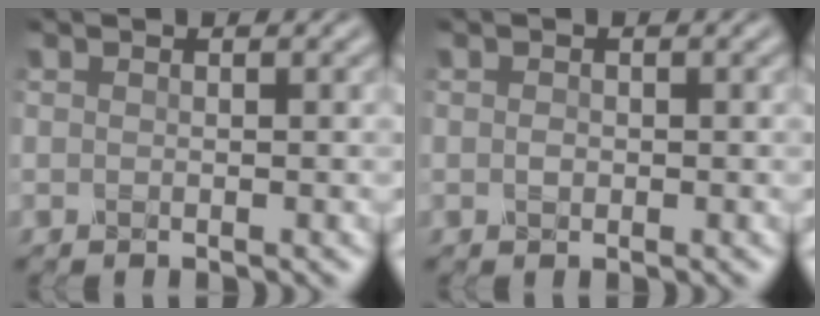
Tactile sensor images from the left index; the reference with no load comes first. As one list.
[{"total": 0.7, "force": [0.0, 0.5, 0.5], "torque": [-0.008, -0.002, -0.001]}]